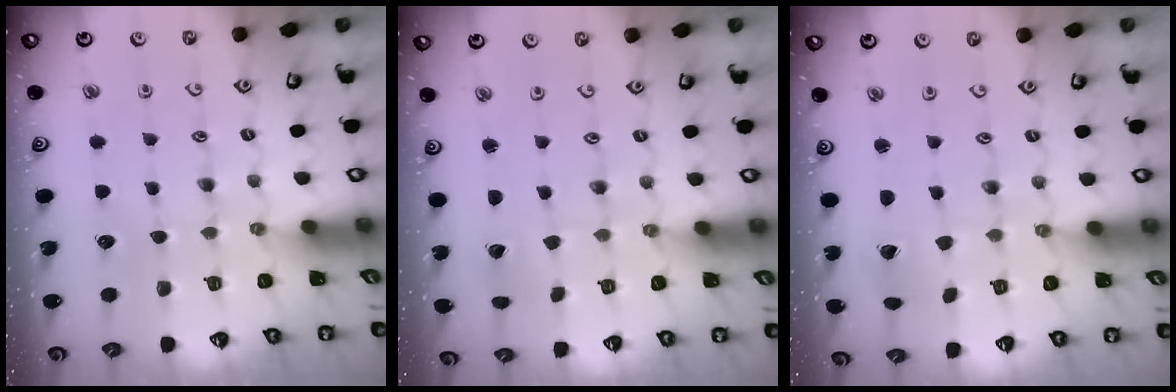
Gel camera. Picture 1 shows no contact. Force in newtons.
{"total": 1.5, "press": 1.5, "slide": 0.2}
{"total": 1.8, "press": 1.8, "slide": 0.4}